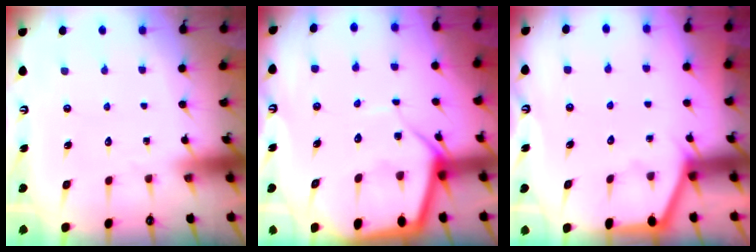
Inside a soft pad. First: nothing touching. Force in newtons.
{"total": 9.4, "press": 9.4, "slide": 0.9}
{"total": 1.5, "press": 1.4, "slide": 0.2}